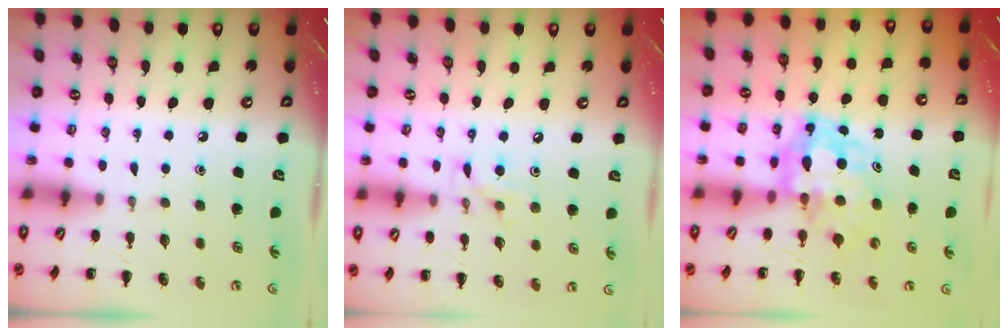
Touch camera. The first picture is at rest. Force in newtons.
{"total": 6.3, "press": 6.3, "slide": 0.9}
{"total": 5.2, "press": 5.0, "slide": 1.3}